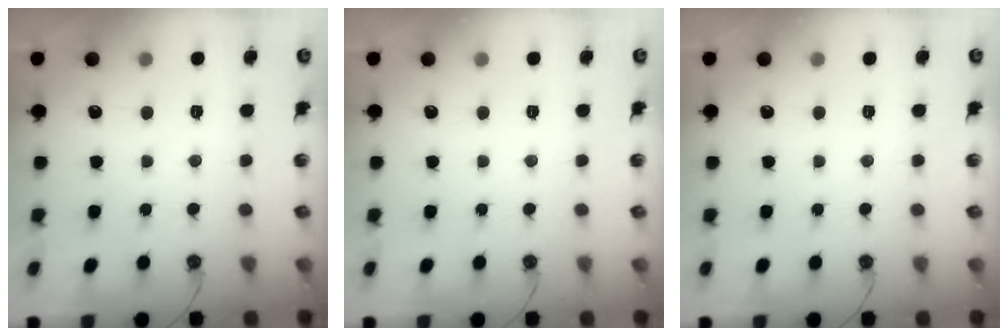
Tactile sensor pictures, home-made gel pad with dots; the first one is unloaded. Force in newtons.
{"total": 0.0}
{"total": 0.0}